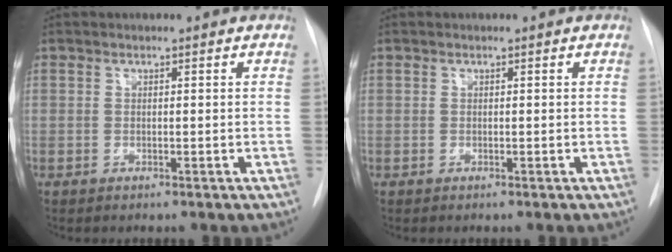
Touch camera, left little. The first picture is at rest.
{"total": 0.0}